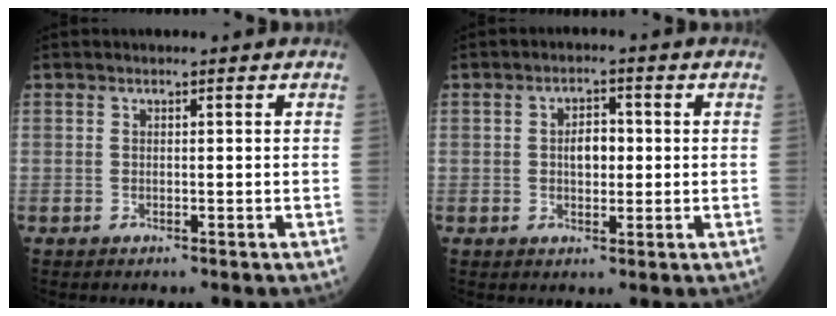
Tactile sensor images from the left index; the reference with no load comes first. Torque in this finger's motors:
{"motor_torque": [0.12, 0.05, 0.11, 0.02]}